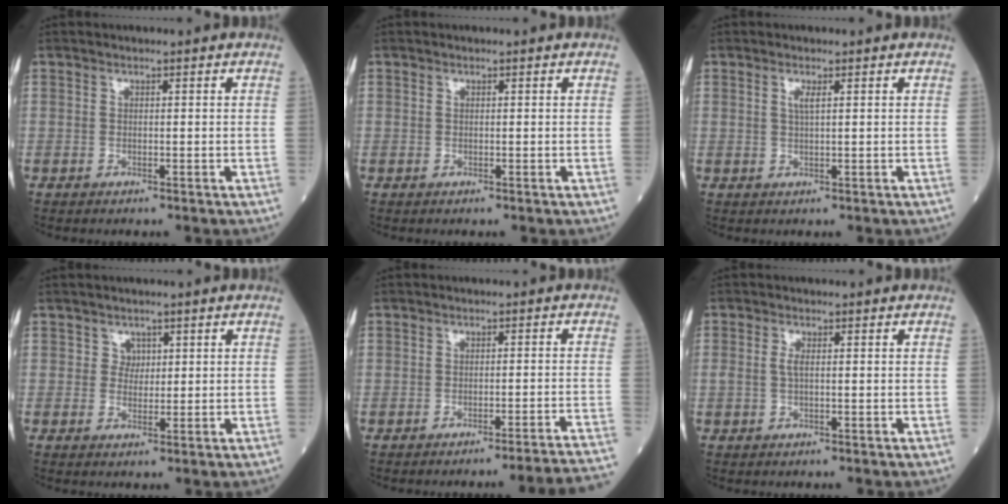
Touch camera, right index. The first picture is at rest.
{"total": 0.0}
{"total": 1.4, "force": [0.6, 0.1, 1.3], "torque": [-0.033, -0.001, 0.010]}
{"total": 1.7, "force": [0.8, 1.5, 0.4], "torque": [0.003, -0.003, 0.008]}
{"total": 11.2, "force": [-10.6, -2.7, 2.6], "torque": [-0.001, -0.018, -0.124]}
{"total": 1.3, "force": [0.1, 0.4, 1.2], "torque": [-0.032, 0.000, 0.001]}